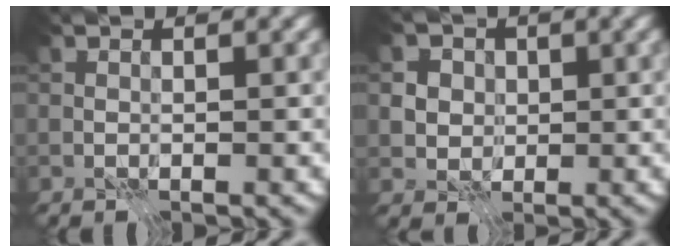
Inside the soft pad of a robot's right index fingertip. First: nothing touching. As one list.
[{"total": 5.6, "force": [1.8, 4.7, 2.5], "torque": [-0.049, 0.018, 0.017]}]